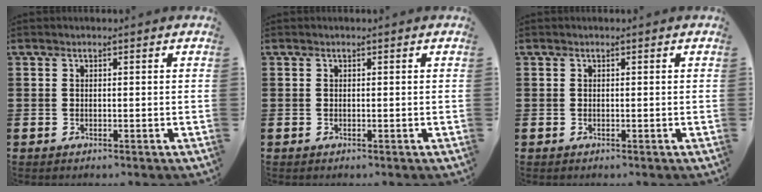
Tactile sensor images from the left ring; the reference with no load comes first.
{"total": 0.0}
{"total": 0.0}